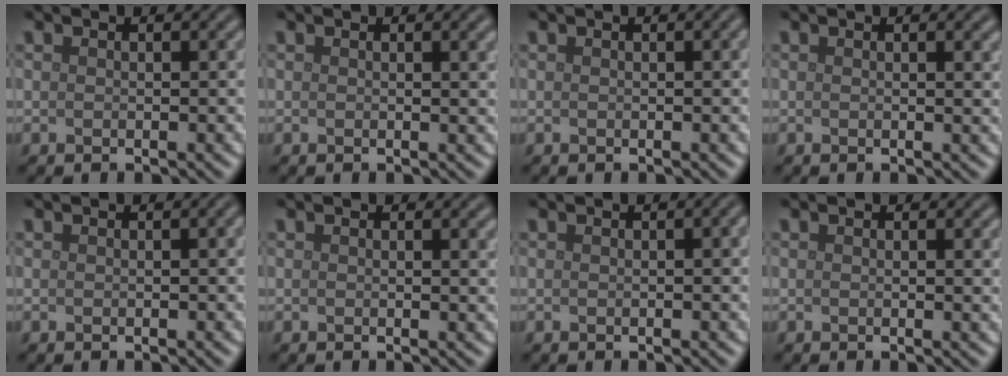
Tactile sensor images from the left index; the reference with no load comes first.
{"total": 1.9, "force": [0.6, 0.6, 1.7], "torque": [-0.013, 0.005, 0.007]}
{"total": 0.8, "force": [0.1, 0.1, 0.8], "torque": [-0.009, 0.005, 0.001]}
{"total": 1.6, "force": [0.6, 0.5, 1.4], "torque": [-0.010, 0.004, 0.006]}
{"total": 1.0, "force": [0.1, 0.2, 0.9], "torque": [-0.012, 0.005, 0.002]}
{"total": 1.4, "force": [0.5, 0.4, 1.2], "torque": [-0.009, 0.003, 0.006]}
{"total": 1.3, "force": [0.1, 0.2, 1.2], "torque": [-0.016, 0.005, 0.002]}
{"total": 1.3, "force": [0.4, 0.4, 1.2], "torque": [-0.012, 0.003, 0.003]}